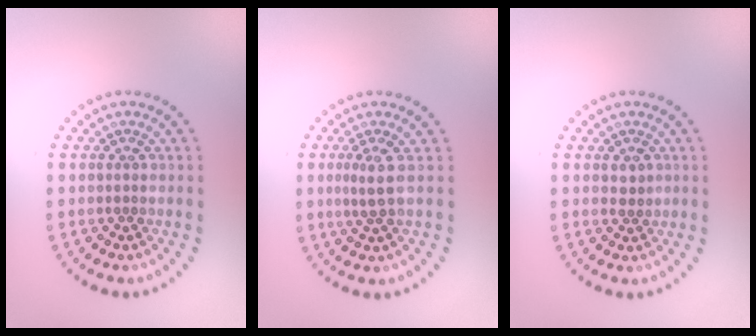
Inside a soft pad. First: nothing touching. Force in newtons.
{"total": 1.9, "press": 1.4, "slide": 1.3}
{"total": 1.0, "press": 0.9, "slide": 0.4}